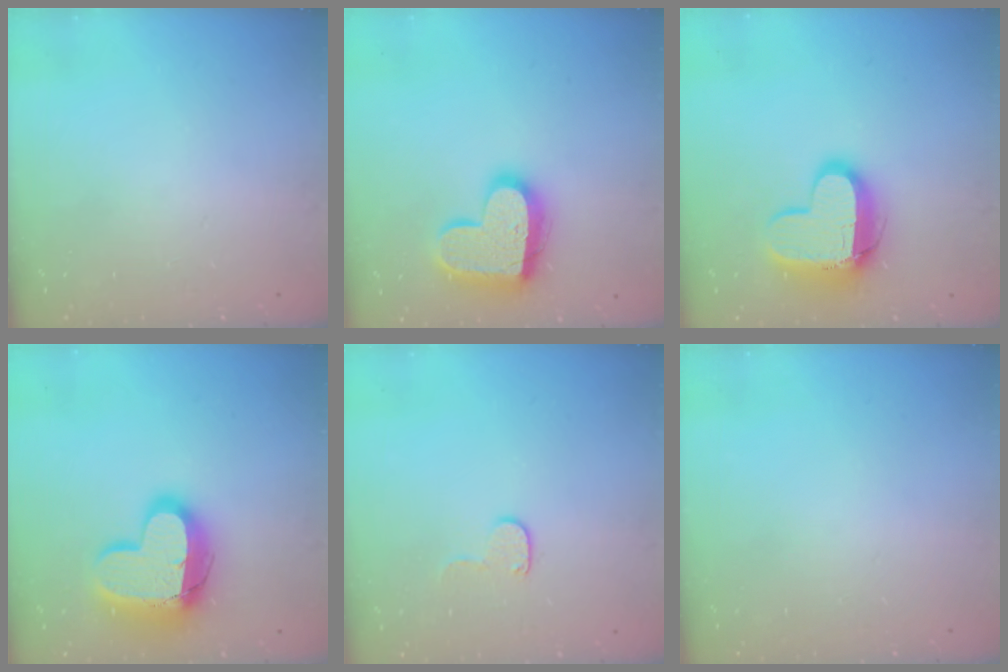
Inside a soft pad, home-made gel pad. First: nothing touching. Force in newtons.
{"total": 17.6, "press": 17.5, "slide": 1.3}
{"total": 12.9, "press": 12.9, "slide": 1.1}
{"total": 17.2, "press": 17.1, "slide": 1.5}
{"total": 5.6, "press": 5.5, "slide": 0.5}
{"total": 0.0}